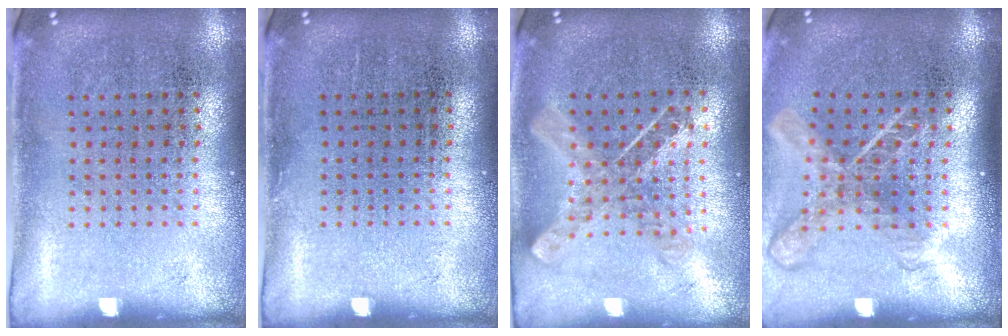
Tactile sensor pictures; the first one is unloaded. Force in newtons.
{"total": 0.0}
{"total": 0.9, "press": 0.8, "slide": 0.2}
{"total": 1.8, "press": 1.4, "slide": 1.2}